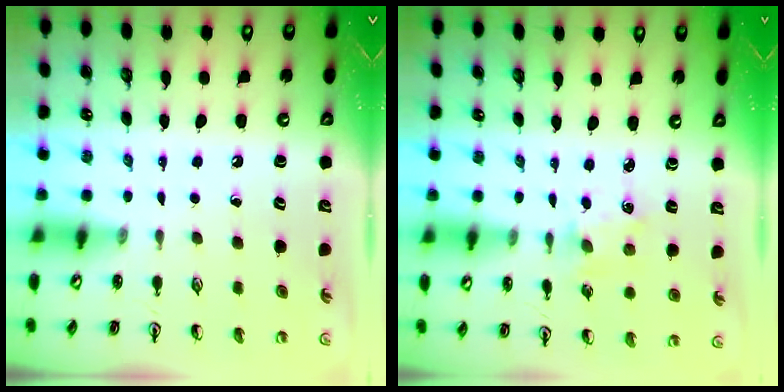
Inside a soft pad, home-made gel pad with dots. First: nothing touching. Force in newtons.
{"total": 1.0, "press": 1.0, "slide": 0.2}